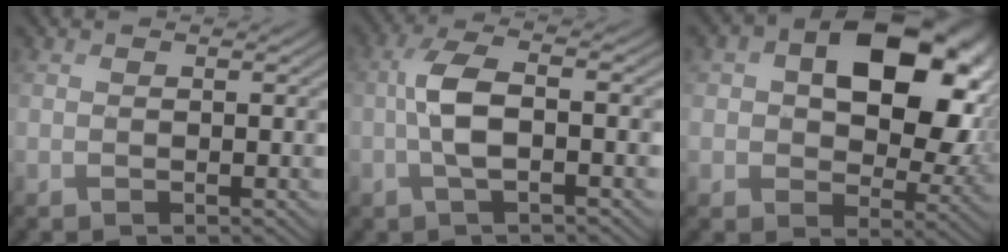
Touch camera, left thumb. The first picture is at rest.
{"total": 5.8, "force": [-0.8, 1.9, 5.4], "torque": [-0.117, 0.010, -0.023]}
{"total": 16.4, "force": [4.1, 11.2, 11.3], "torque": [-0.165, -0.011, 0.079]}